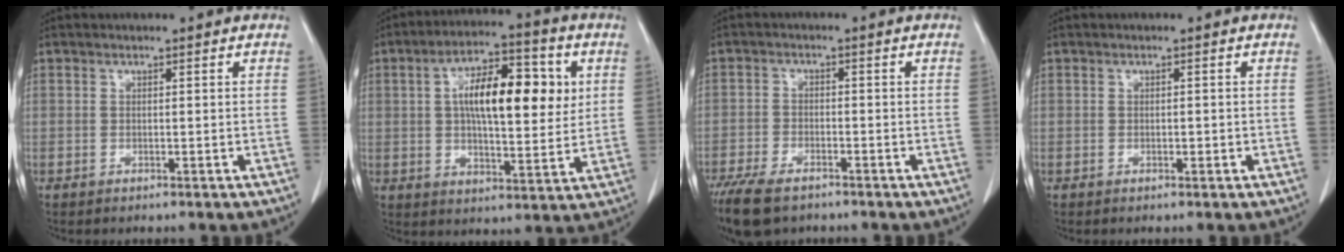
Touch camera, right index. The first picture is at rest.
{"total": 15.2, "force": [3.2, 5.5, 13.8], "torque": [-0.231, 0.025, 0.048]}
{"total": 10.4, "force": [-7.5, 4.6, 5.6], "torque": [-0.113, -0.013, -0.125]}
{"total": 1.2, "force": [-0.3, 0.6, 1.0], "torque": [-0.021, 0.002, -0.002]}